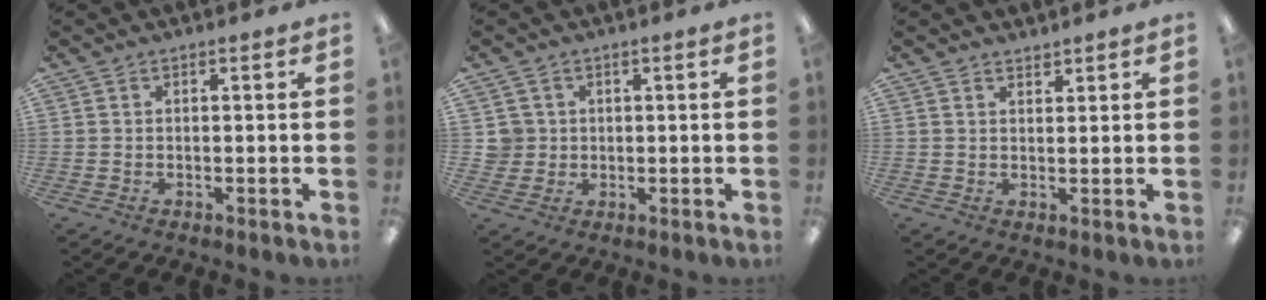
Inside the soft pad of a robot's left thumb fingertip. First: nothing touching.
{"total": 4.1, "force": [0.8, 4.0, 0.3], "torque": [-0.009, 0.006, 0.015]}
{"total": 1.7, "force": [1.7, 0.4, 0.0], "torque": [0.008, -0.009, 0.031]}